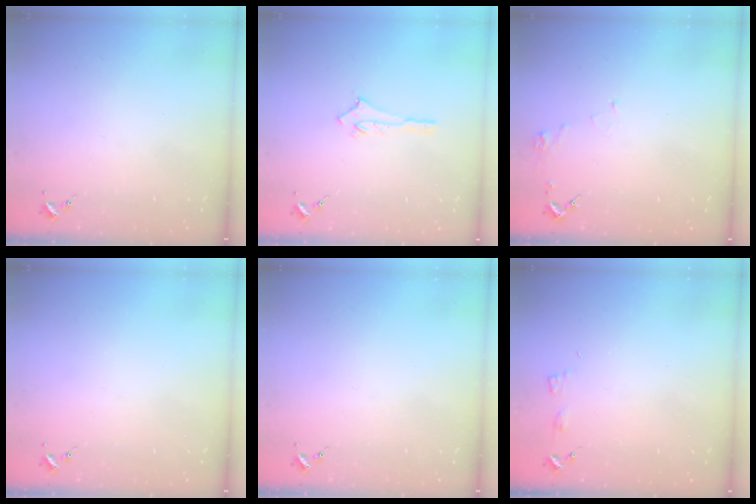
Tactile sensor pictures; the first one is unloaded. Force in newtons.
{"total": 2.9, "press": 2.9, "slide": 0.2}
{"total": 3.7, "press": 3.7, "slide": 0.5}
{"total": 0.0}
{"total": 0.0}
{"total": 3.6, "press": 3.6, "slide": 0.5}